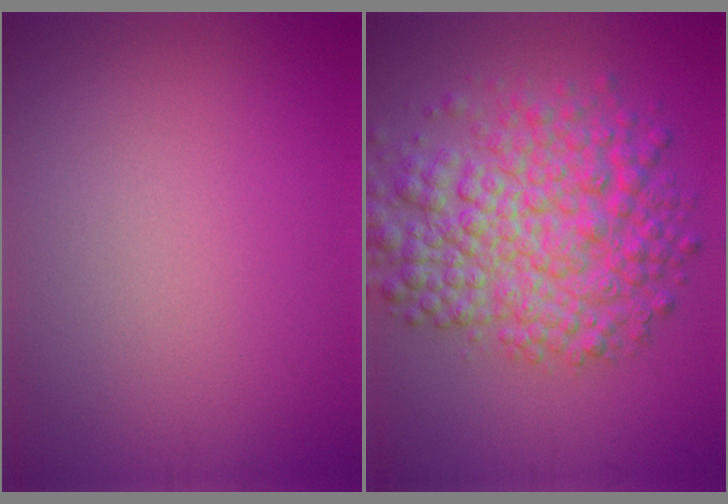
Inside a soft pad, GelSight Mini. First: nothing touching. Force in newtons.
{"total": 8.4, "press": 8.4, "slide": 0.1}